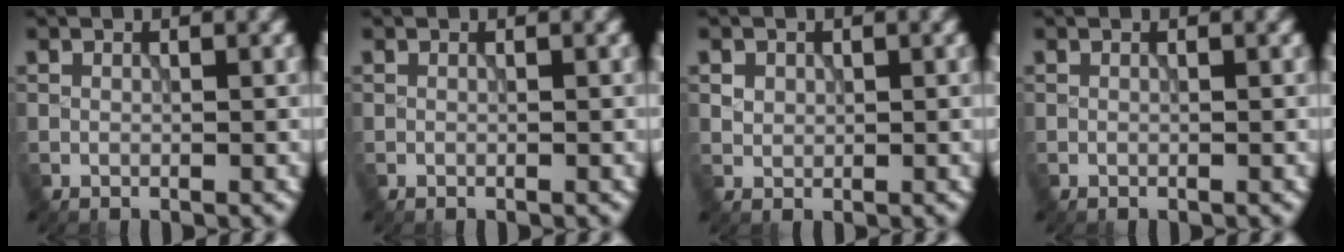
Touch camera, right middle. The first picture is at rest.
{"total": 0.0}
{"total": 1.1, "force": [0.4, 0.9, 0.2], "torque": [-0.003, -0.004, 0.010]}
{"total": 0.0}